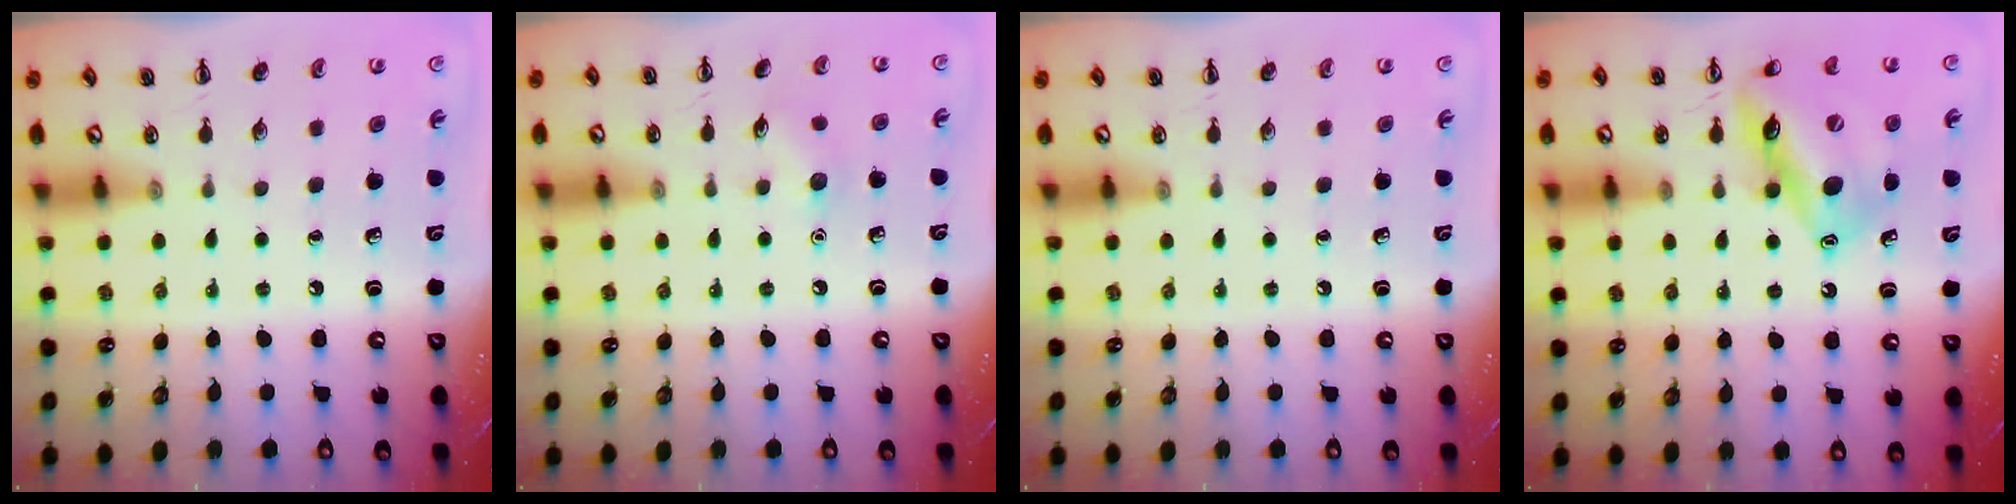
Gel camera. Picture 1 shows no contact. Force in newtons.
{"total": 5.5, "press": 5.3, "slide": 1.6}
{"total": 0.0}
{"total": 15.4, "press": 15.4, "slide": 1.3}